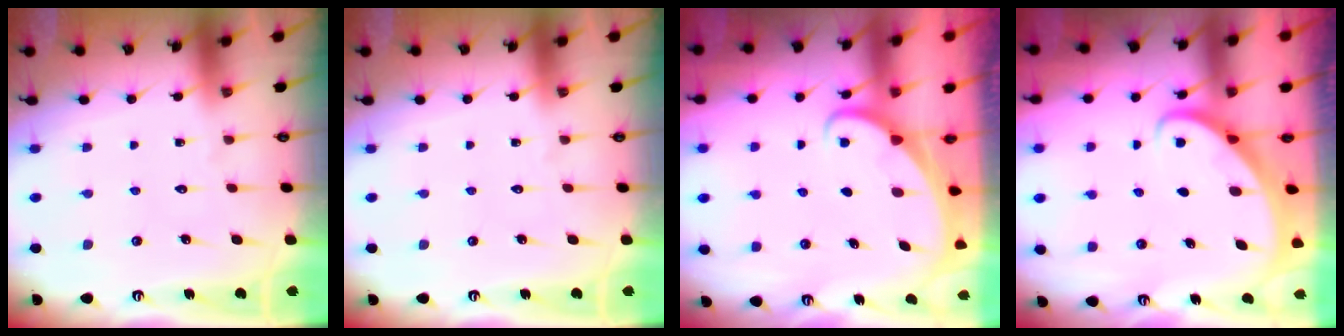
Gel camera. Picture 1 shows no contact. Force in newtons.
{"total": 0.0}
{"total": 1.6, "press": 1.6, "slide": 0.0}
{"total": 2.4, "press": 2.4, "slide": 0.2}